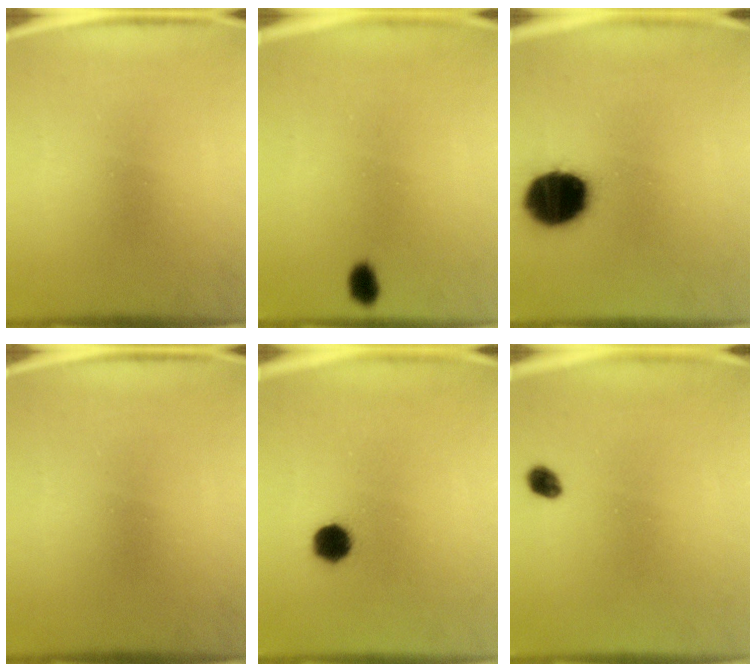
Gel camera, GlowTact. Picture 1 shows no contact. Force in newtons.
{"total": 2.4}
{"total": 18.1}
{"total": 0.0}
{"total": 5.5}
{"total": 2.0}